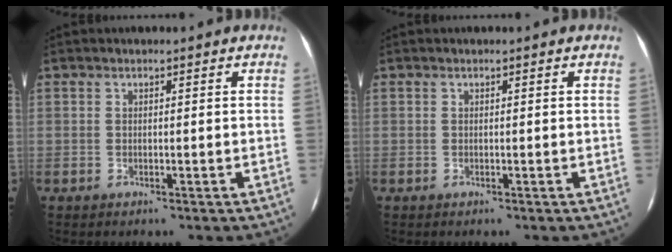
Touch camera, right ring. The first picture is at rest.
{"total": 0.0}